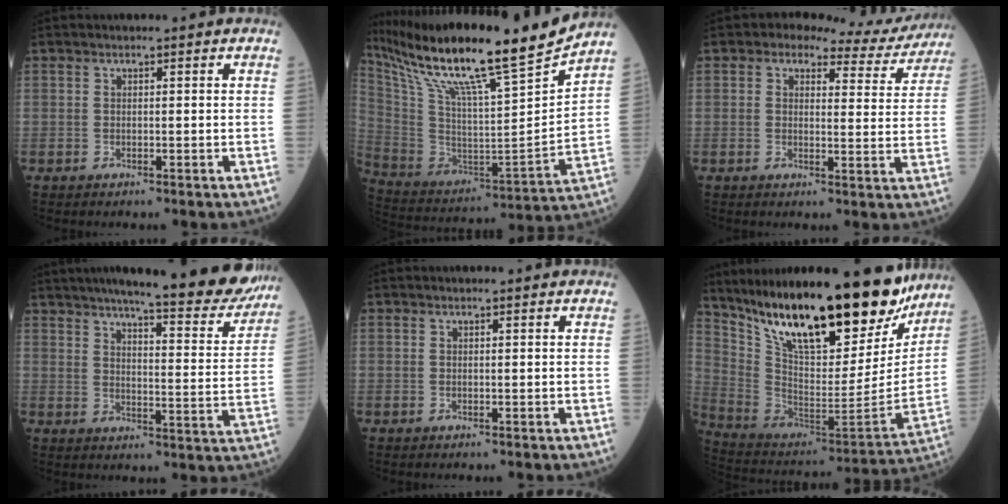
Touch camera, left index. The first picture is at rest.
{"total": 25.5, "force": [21.0, 0.6, 14.4], "torque": [-0.269, -0.026, 0.360]}
{"total": 9.2, "force": [8.1, 3.5, 2.8], "torque": [-0.030, 0.014, 0.085]}
{"total": 23.6, "force": [20.2, 3.3, 11.8], "torque": [-0.165, -0.037, 0.253]}
{"total": 0.0}
{"total": 30.1, "force": [23.0, 8.1, 17.7], "torque": [-0.294, -0.025, 0.360]}